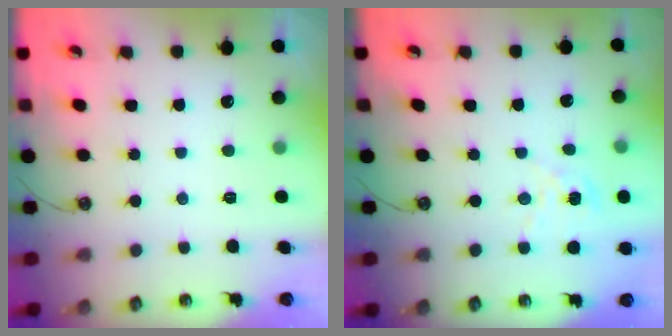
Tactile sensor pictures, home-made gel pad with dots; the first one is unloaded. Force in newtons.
{"total": 2.9, "press": 2.9, "slide": 0.4}